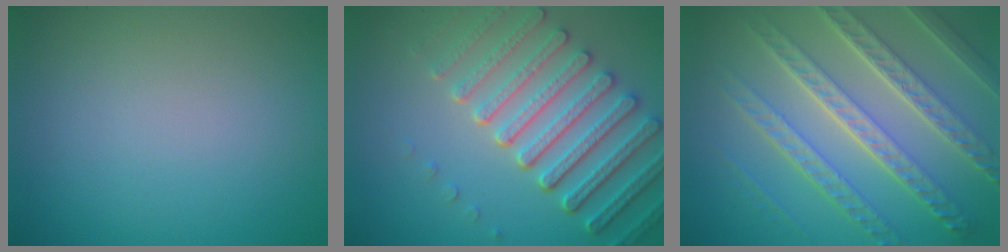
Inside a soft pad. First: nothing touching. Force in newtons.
{"total": 7.0, "press": 5.5, "slide": 4.4}
{"total": 8.8, "press": 6.3, "slide": 6.2}